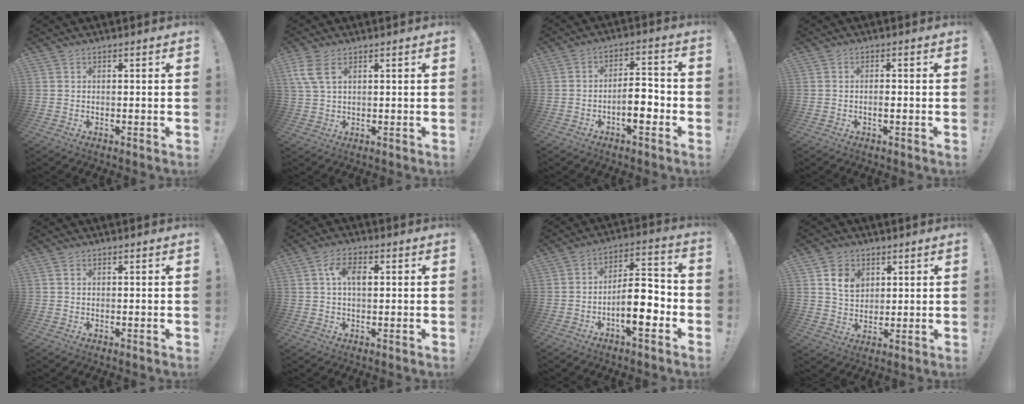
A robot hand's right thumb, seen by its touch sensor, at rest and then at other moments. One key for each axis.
{"total": 6.7, "fx": 3.1, "fy": 3.6, "fz": 4.8, "tx": -0.102, "ty": -0.005, "tz": 0.058}
{"total": 9.1, "fx": -3.3, "fy": 3.4, "fz": 7.7, "tx": -0.115, "ty": 0.014, "tz": -0.059}
{"total": 2.0, "fx": -0.8, "fy": 0.5, "fz": 1.7, "tx": -0.025, "ty": 0.000, "tz": -0.015}
{"total": 0.7, "fx": 0.3, "fy": 0.4, "fz": 0.4, "tx": -0.003, "ty": 0.000, "tz": 0.005}
{"total": 5.8, "fx": 1.4, "fy": 3.0, "fz": 4.8, "tx": -0.087, "ty": 0.010, "tz": 0.023}
{"total": 13.5, "fx": -4.9, "fy": 4.9, "fz": 11.6, "tx": -0.181, "ty": 0.021, "tz": -0.081}
{"total": 8.0, "fx": 3.6, "fy": 6.3, "fz": 3.4, "tx": -0.049, "ty": -0.013, "tz": 0.069}